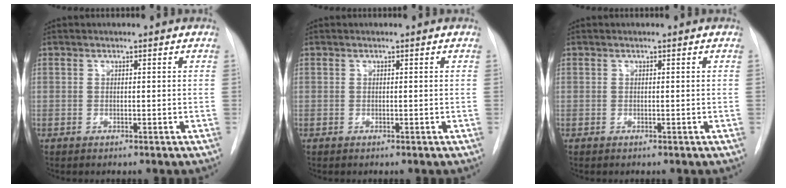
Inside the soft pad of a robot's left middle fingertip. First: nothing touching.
{"total": 0.0}
{"total": 0.0}